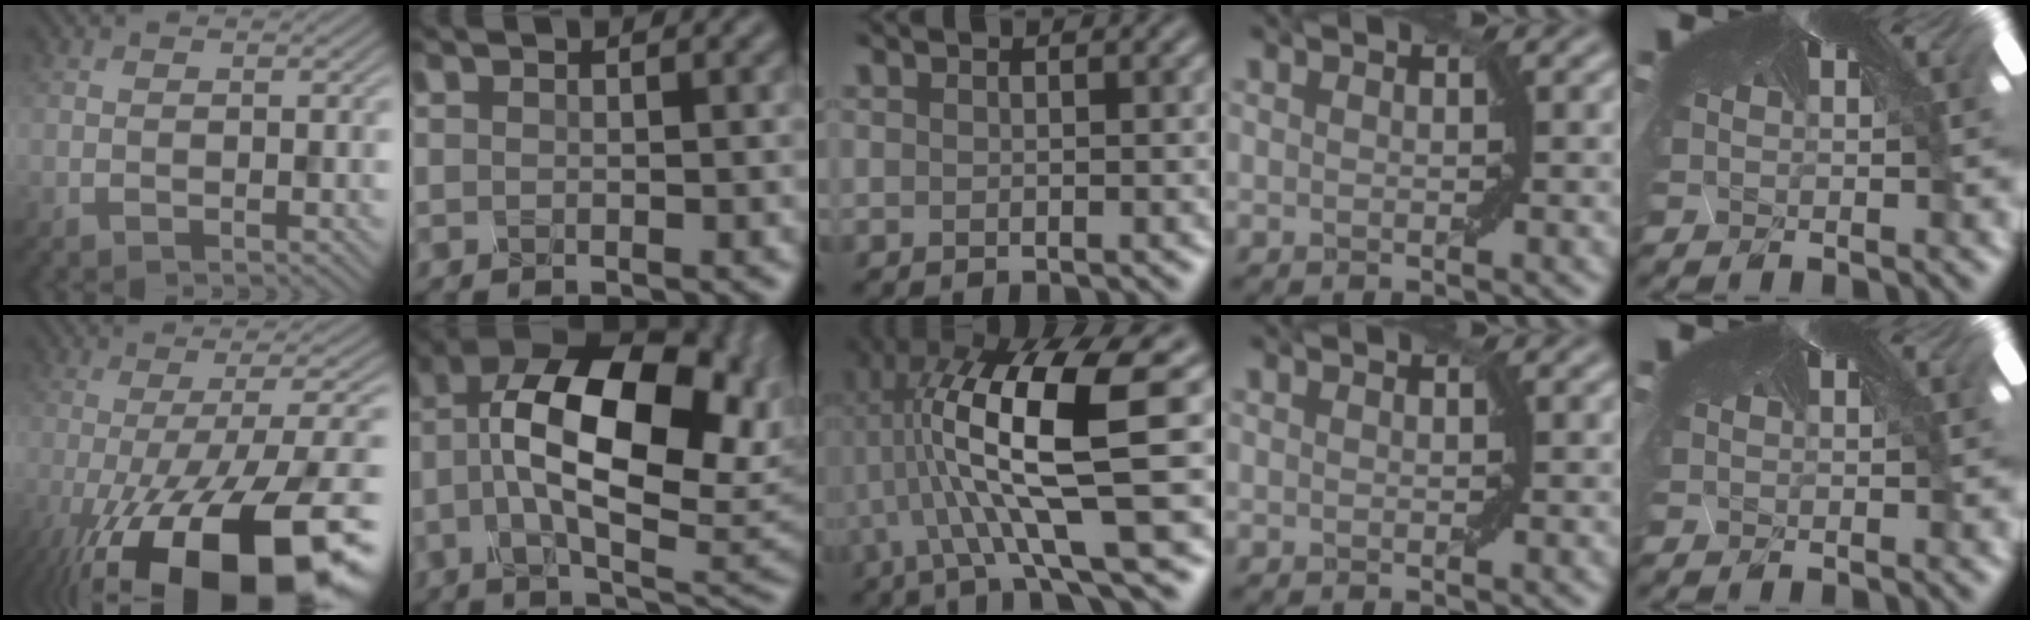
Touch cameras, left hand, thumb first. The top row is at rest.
{"thumb": {"total": 20.0, "force": [-10.0, 6.1, 16.2], "torque": [-0.227, -0.012, -0.158]}, "index": {"total": 15.6, "force": [0.0, 7.9, 13.5], "torque": [-0.207, 0.009, 0.013]}, "middle": {"total": 12.5, "force": [1.1, 2.0, 12.2], "torque": [-0.219, 0.011, 0.047]}}